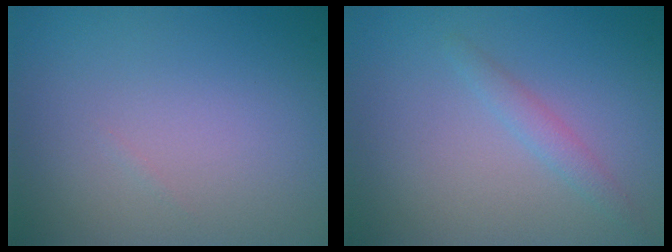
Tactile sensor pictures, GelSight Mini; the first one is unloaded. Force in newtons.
{"total": 1.5, "press": 1.5, "slide": 0.1}